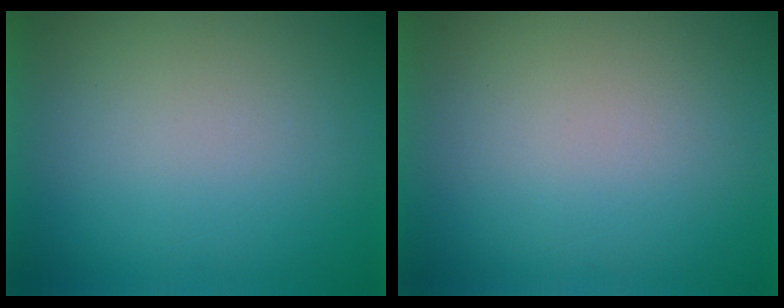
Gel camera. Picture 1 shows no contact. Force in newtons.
{"total": 0.0}